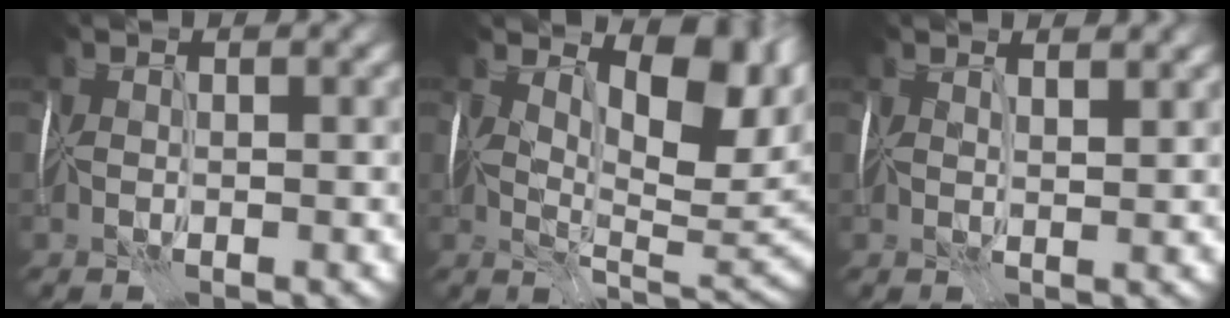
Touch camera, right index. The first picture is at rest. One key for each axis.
{"total": 9.0, "fx": 3.3, "fy": 4.3, "fz": 7.2, "tx": -0.114, "ty": -0.011, "tz": 0.055}
{"total": 2.1, "fx": 1.6, "fy": 0.4, "fz": 1.2, "tx": -0.015, "ty": 0.005, "tz": 0.015}